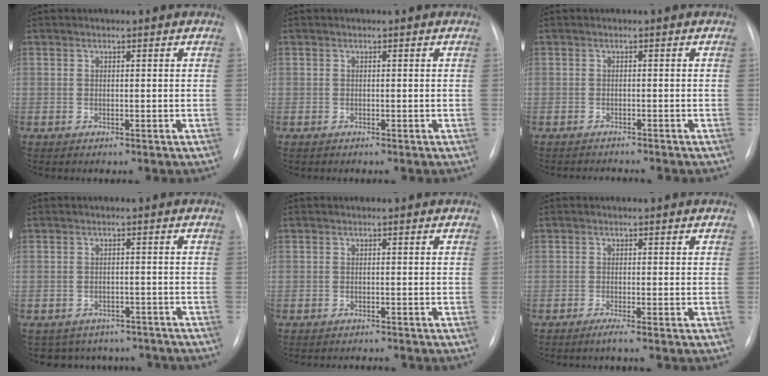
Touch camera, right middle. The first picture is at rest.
{"total": 0.0}
{"total": 3.0, "force": [-2.9, 0.3, 0.6], "torque": [-0.005, -0.005, -0.038]}
{"total": 8.9, "force": [-7.8, 4.4, 0.7], "torque": [-0.007, 0.020, -0.084]}
{"total": 2.7, "force": [-2.6, 0.6, 0.6], "torque": [-0.003, -0.004, -0.031]}
{"total": 1.0, "force": [-0.6, -0.4, 0.7], "torque": [-0.012, -0.001, -0.013]}